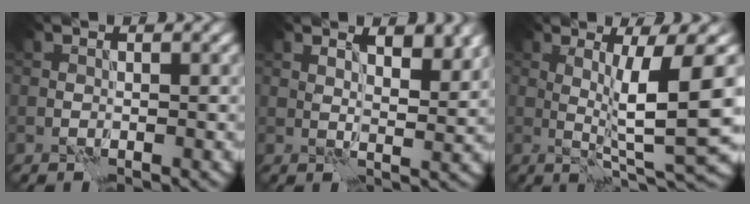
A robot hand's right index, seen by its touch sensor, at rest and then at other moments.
{"total": 4.3, "force": [2.5, 1.5, 3.2], "torque": [-0.045, 0.000, 0.035]}
{"total": 8.2, "force": [0.9, 0.9, 8.1], "torque": [-0.133, -0.007, 0.022]}